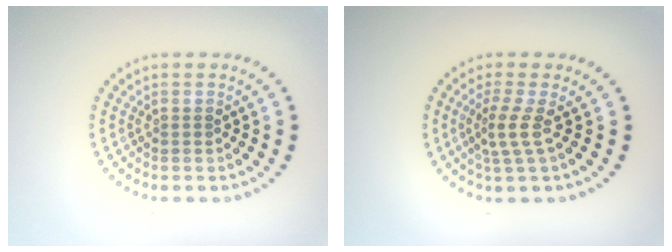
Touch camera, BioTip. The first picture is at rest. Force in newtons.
{"total": 2.3, "press": 1.5, "slide": 1.7}